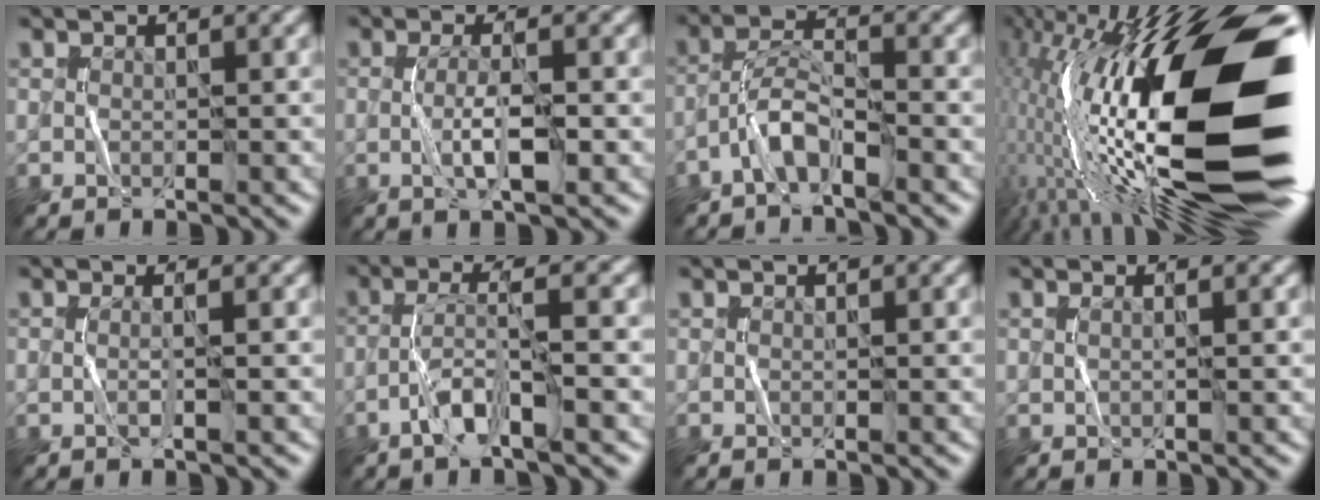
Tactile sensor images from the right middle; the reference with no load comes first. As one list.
[{"total": 2.8, "force": [-0.4, 0.5, 2.7], "torque": [-0.051, 0.000, -0.008]}, {"total": 3.1, "force": [-2.2, 0.7, 2.1], "torque": [-0.042, 0.011, -0.048]}, {"total": 21.0, "force": [0.5, 7.9, 19.5], "torque": [-0.336, -0.013, -0.002]}, {"total": 1.3, "force": [0.2, 0.5, 1.2], "torque": [-0.013, -0.005, -0.009]}, {"total": 4.1, "force": [-2.3, 0.3, 3.4], "torque": [-0.065, 0.008, -0.049]}, {"total": 0.0}, {"total": 1.0, "force": [0.5, 0.5, 0.7], "torque": [-0.001, -0.007, -0.001]}]